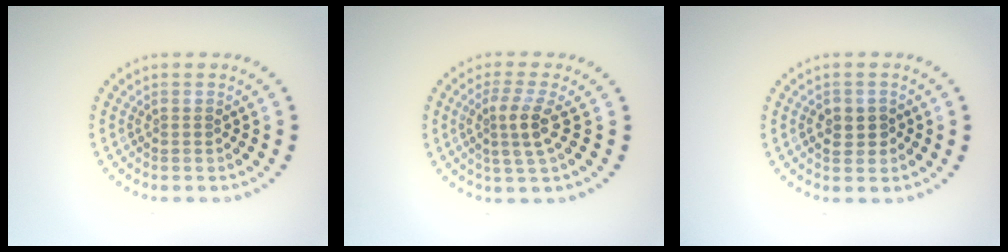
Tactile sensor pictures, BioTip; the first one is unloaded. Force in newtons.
{"total": 2.9, "press": 2.5, "slide": 1.5}
{"total": 2.3, "press": 2.2, "slide": 0.5}